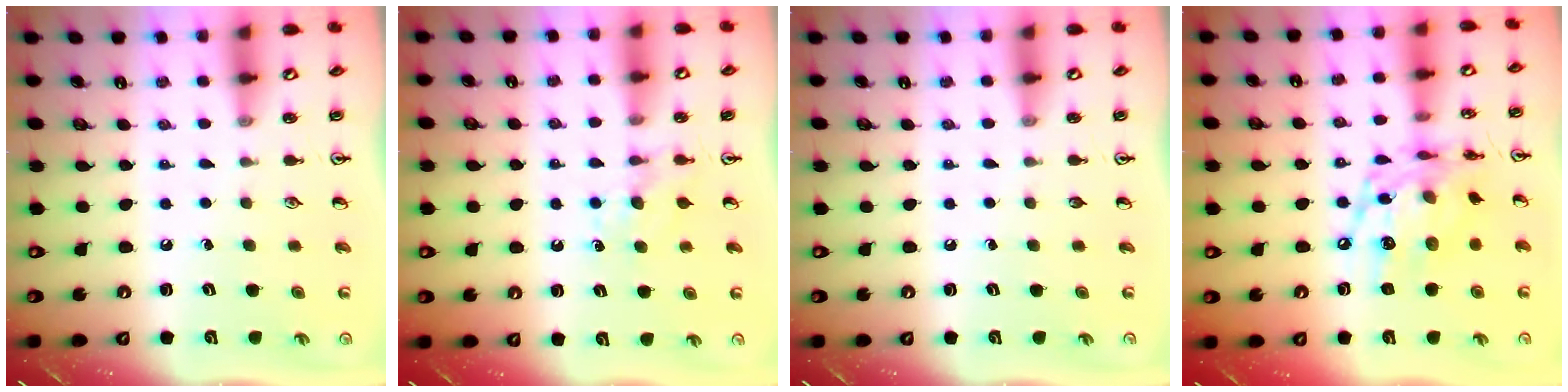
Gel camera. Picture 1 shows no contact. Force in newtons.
{"total": 4.1, "press": 4.0, "slide": 0.6}
{"total": 0.0}
{"total": 14.6, "press": 14.5, "slide": 1.1}